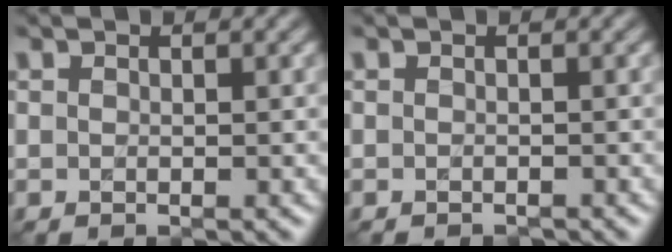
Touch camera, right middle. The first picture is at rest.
{"total": 0.5, "force": [-0.5, 0.0, 0.0], "torque": [-0.002, -0.006, -0.009]}